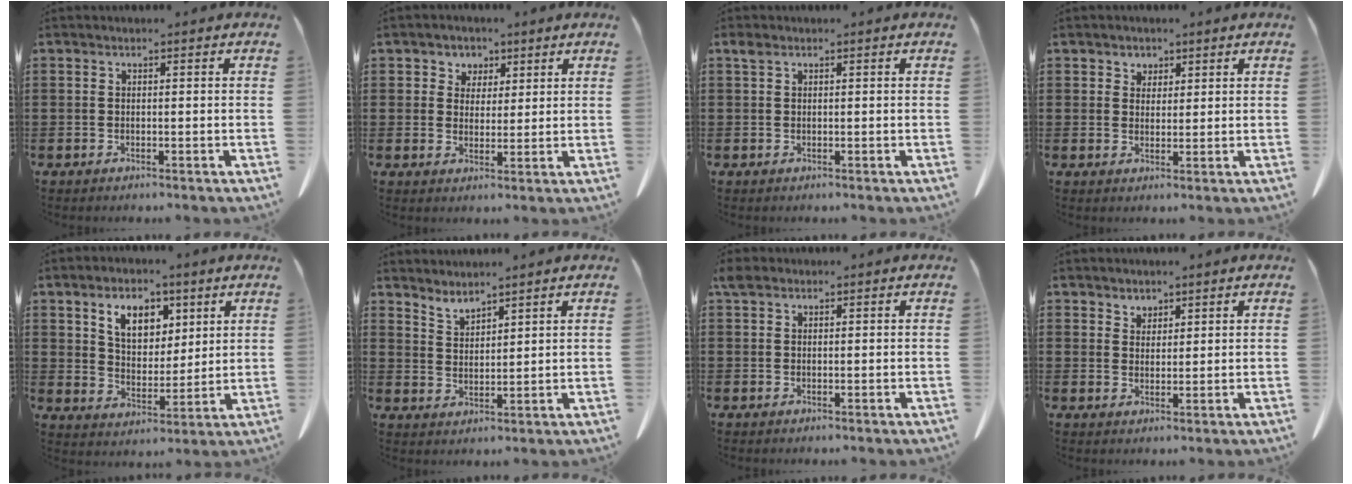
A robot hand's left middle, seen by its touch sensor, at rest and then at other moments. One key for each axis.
{"total": 3.5, "fx": 2.1, "fy": 2.8, "fz": 0.0, "tx": -0.011, "ty": 0.003, "tz": 0.036}
{"total": 1.5, "fx": 0.9, "fy": 1.0, "fz": 0.7, "tx": -0.019, "ty": 0.001, "tz": 0.018}
{"total": 2.2, "fx": 1.7, "fy": 1.5, "fz": 0.1, "tx": -0.010, "ty": 0.007, "tz": 0.032}
{"total": 7.5, "fx": 4.4, "fy": 4.9, "fz": 3.6, "tx": -0.070, "ty": 0.005, "tz": 0.077}
{"total": 3.2, "fx": 3.2, "fy": 0.1, "fz": 0.1, "tx": -0.010, "ty": -0.014, "tz": 0.061}
{"total": 1.7, "fx": 1.2, "fy": 1.0, "fz": 0.6, "tx": -0.017, "ty": 0.003, "tz": 0.024}
{"total": 2.2, "fx": 2.0, "fy": 1.0, "fz": 0.0, "tx": -0.006, "ty": 0.002, "tz": 0.040}